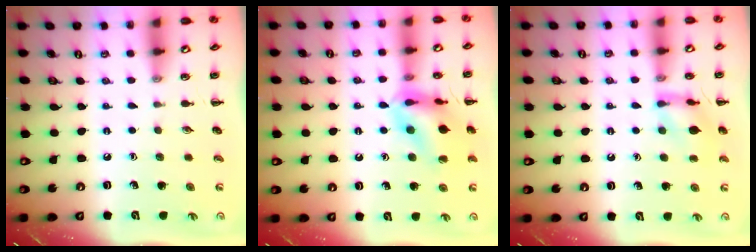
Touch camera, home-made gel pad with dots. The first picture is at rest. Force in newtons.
{"total": 16.0, "press": 15.9, "slide": 2.0}
{"total": 11.3, "press": 11.2, "slide": 0.9}